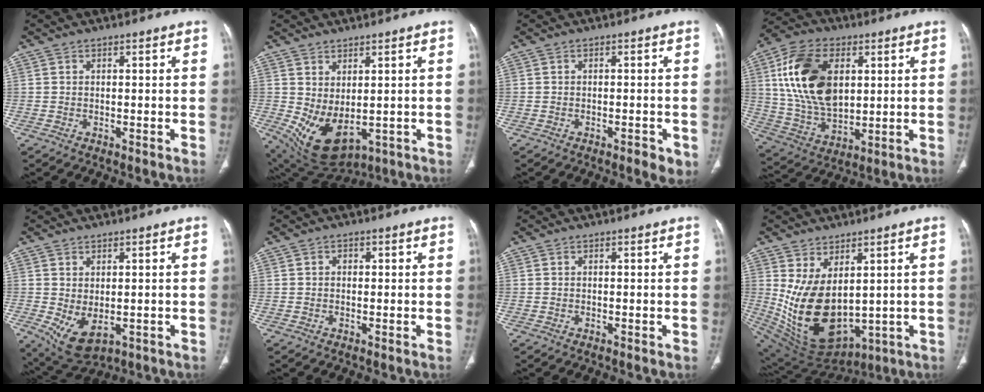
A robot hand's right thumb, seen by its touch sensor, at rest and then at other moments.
{"total": 10.3, "force": [-0.9, 5.5, 8.6], "torque": [-0.147, -0.010, 0.020]}
{"total": 3.1, "force": [-1.4, 1.1, 2.6], "torque": [-0.034, 0.003, -0.014]}
{"total": 19.1, "force": [5.7, 10.2, 15.1], "torque": [-0.295, -0.017, 0.115]}
{"total": 6.9, "force": [-1.2, 3.8, 5.6], "torque": [-0.095, -0.006, 0.003]}
{"total": 1.0, "force": [0.2, 0.9, 0.5], "torque": [-0.001, 0.003, 0.001]}
{"total": 0.0}
{"total": 16.3, "force": [1.9, 9.5, 13.1], "torque": [-0.228, -0.033, 0.078]}